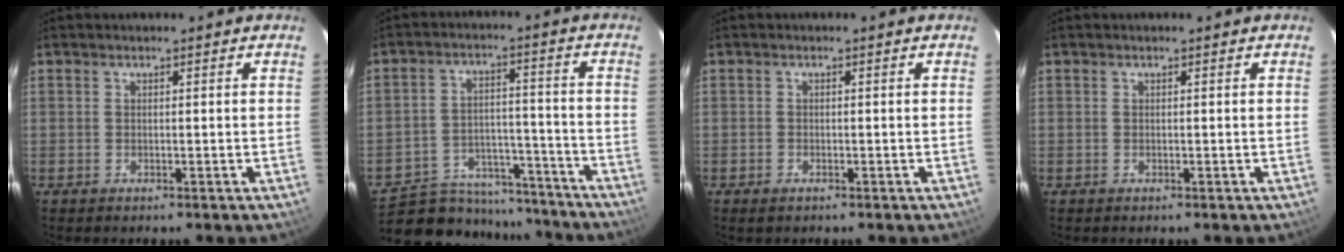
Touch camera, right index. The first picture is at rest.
{"total": 19.6, "force": [-16.5, 8.9, 5.9], "torque": [-0.137, 0.028, -0.220]}
{"total": 1.0, "force": [-0.8, 0.6, 0.3], "torque": [-0.005, -0.005, -0.016]}
{"total": 0.0}